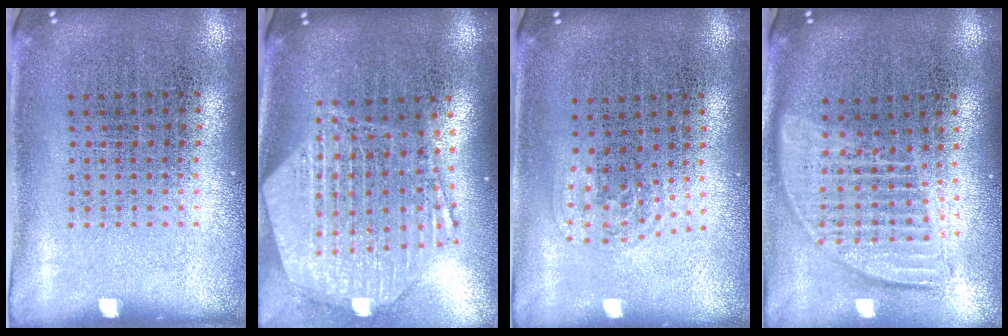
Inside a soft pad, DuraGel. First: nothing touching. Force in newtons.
{"total": 3.0, "press": 2.4, "slide": 1.8}
{"total": 0.9, "press": 0.7, "slide": 0.6}
{"total": 1.8, "press": 1.5, "slide": 1.0}